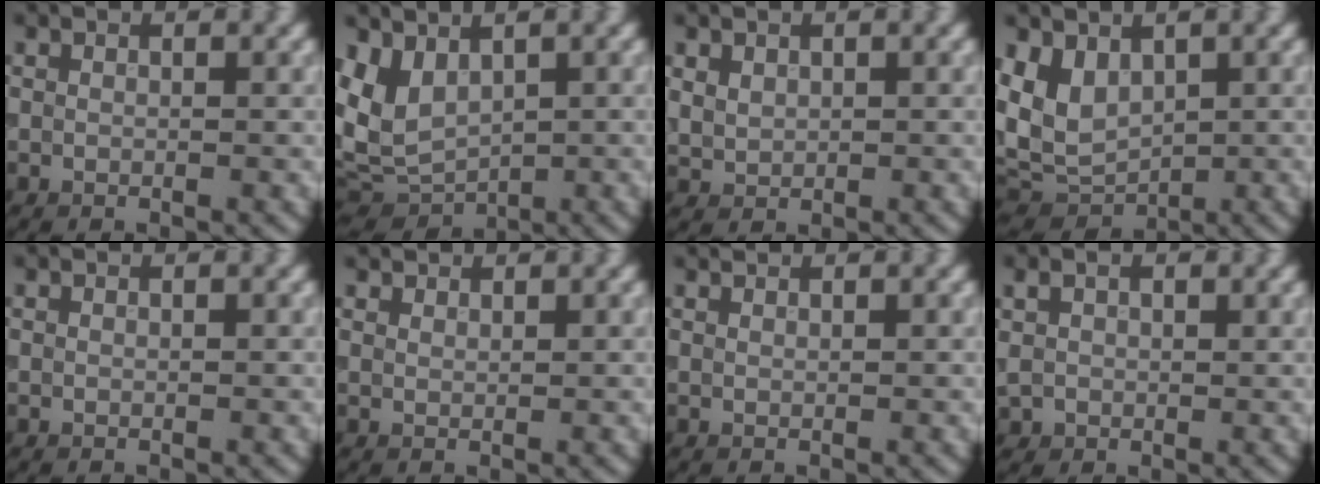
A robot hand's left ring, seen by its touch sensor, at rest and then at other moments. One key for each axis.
{"total": 4.8, "fx": 1.0, "fy": 3.2, "fz": 3.5, "tx": -0.080, "ty": -0.002, "tz": 0.020}
{"total": 1.4, "fx": 0.6, "fy": 1.2, "fz": 0.6, "tx": -0.015, "ty": -0.002, "tz": 0.016}
{"total": 5.7, "fx": 1.2, "fy": 4.0, "fz": 3.8, "tx": -0.089, "ty": -0.005, "tz": 0.016}
{"total": 0.0}
{"total": 1.7, "fx": 1.5, "fy": 0.8, "fz": 0.3, "tx": -0.015, "ty": -0.007, "tz": 0.038}
{"total": 0.6, "fx": 0.6, "fy": 0.0, "fz": 0.1, "tx": -0.008, "ty": 0.000, "tz": 0.010}
{"total": 1.8, "fx": 0.5, "fy": 1.5, "fz": 0.8, "tx": -0.023, "ty": 0.001, "tz": 0.007}